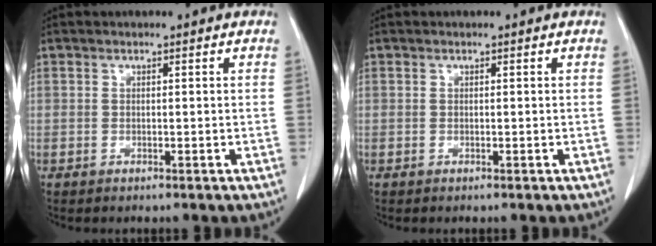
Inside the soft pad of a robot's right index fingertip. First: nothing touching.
{"total": 0.0}